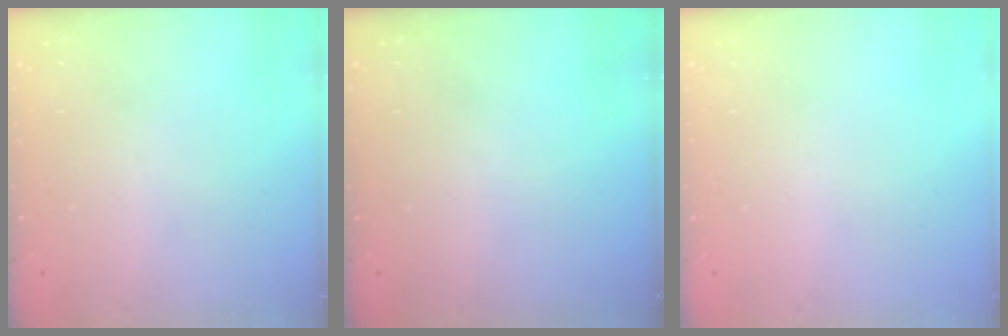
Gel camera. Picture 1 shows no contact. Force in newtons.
{"total": 0.0}
{"total": 0.0}